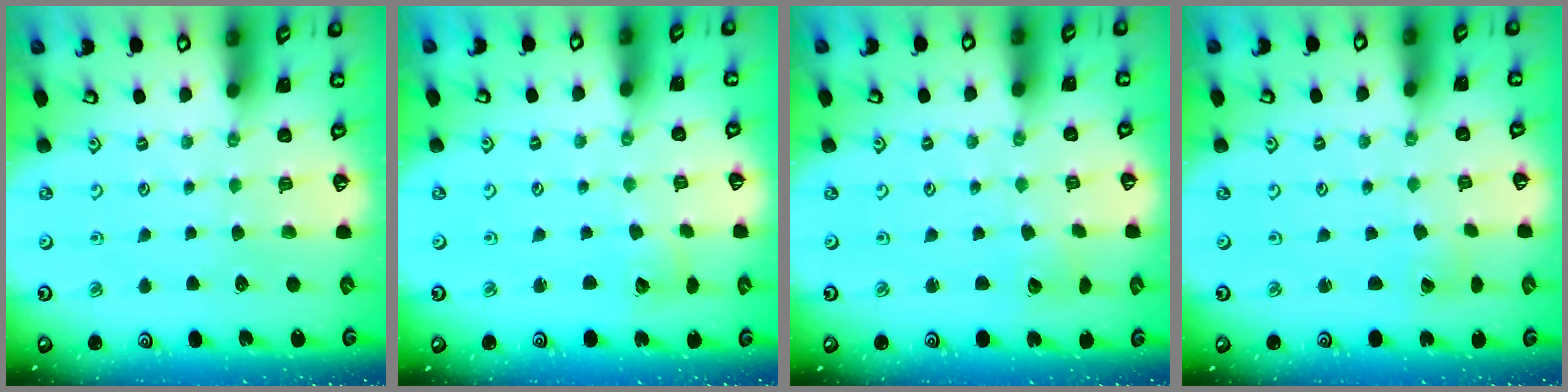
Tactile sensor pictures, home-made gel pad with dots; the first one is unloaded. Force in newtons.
{"total": 2.3, "press": 2.3, "slide": 0.4}
{"total": 3.7, "press": 3.7, "slide": 0.3}
{"total": 0.0}